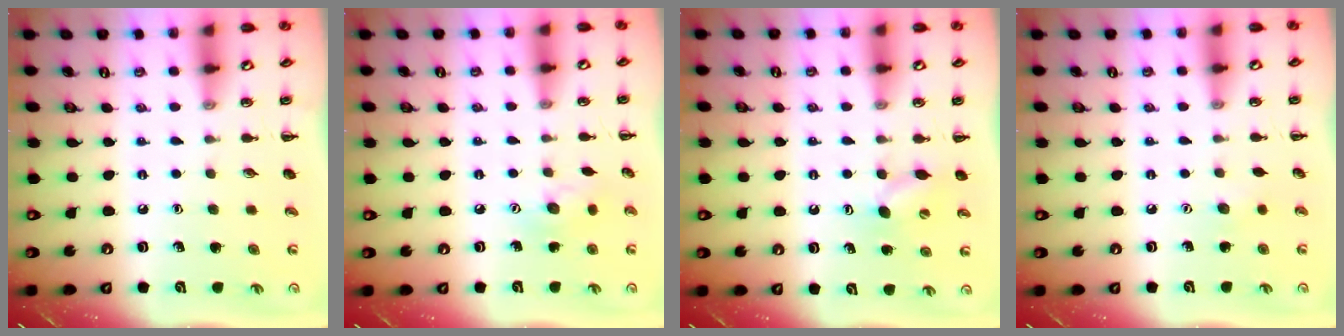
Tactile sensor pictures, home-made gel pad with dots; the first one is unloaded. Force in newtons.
{"total": 7.4, "press": 7.3, "slide": 1.1}
{"total": 6.4, "press": 6.2, "slide": 1.3}
{"total": 2.8, "press": 2.8, "slide": 0.7}